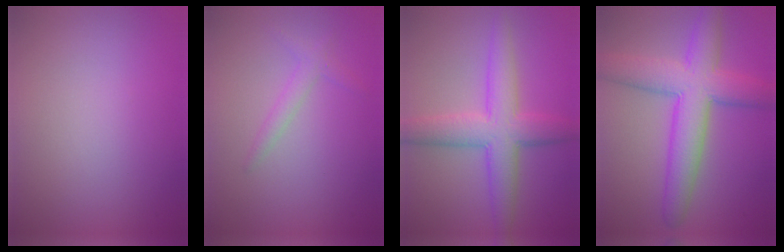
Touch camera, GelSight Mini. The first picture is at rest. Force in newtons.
{"total": 1.5, "press": 1.5, "slide": 0.1}
{"total": 5.8, "press": 5.8, "slide": 0.1}
{"total": 7.6, "press": 7.6, "slide": 0.1}